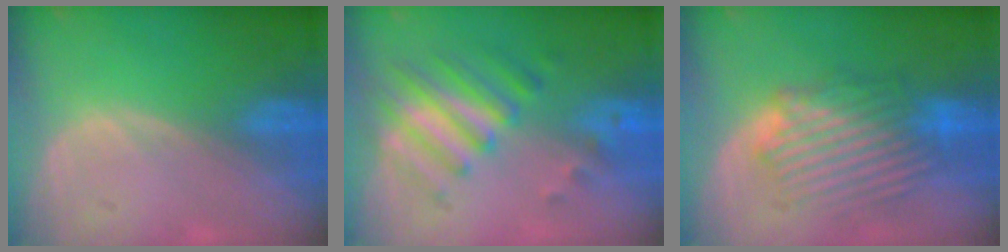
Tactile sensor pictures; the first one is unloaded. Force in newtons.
{"total": 7.9, "press": 7.0, "slide": 3.8}
{"total": 8.8, "press": 8.4, "slide": 2.6}